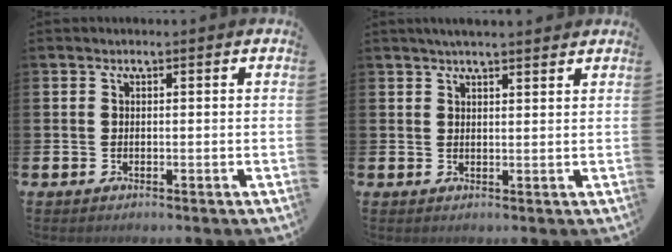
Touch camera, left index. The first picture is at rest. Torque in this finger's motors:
{"motor_torque": [0.11, -0.66, 0.86, 0.21]}